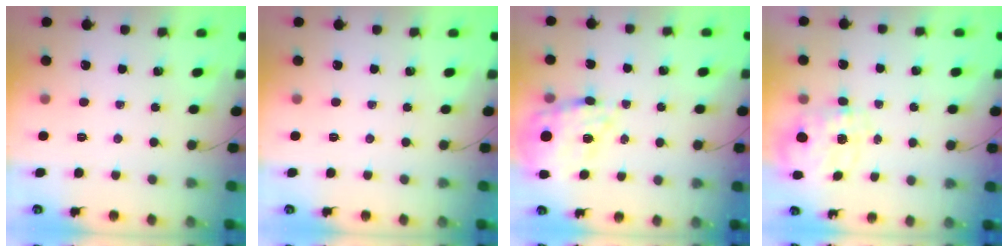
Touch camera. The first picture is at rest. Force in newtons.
{"total": 0.0}
{"total": 19.9, "press": 19.5, "slide": 4.1}
{"total": 8.3, "press": 8.3, "slide": 1.0}